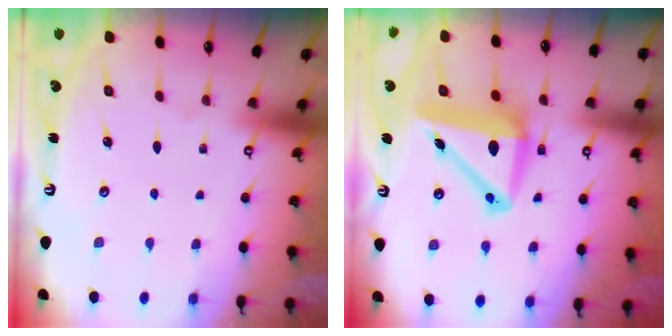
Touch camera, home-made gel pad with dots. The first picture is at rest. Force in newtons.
{"total": 11.3, "press": 10.9, "slide": 2.9}